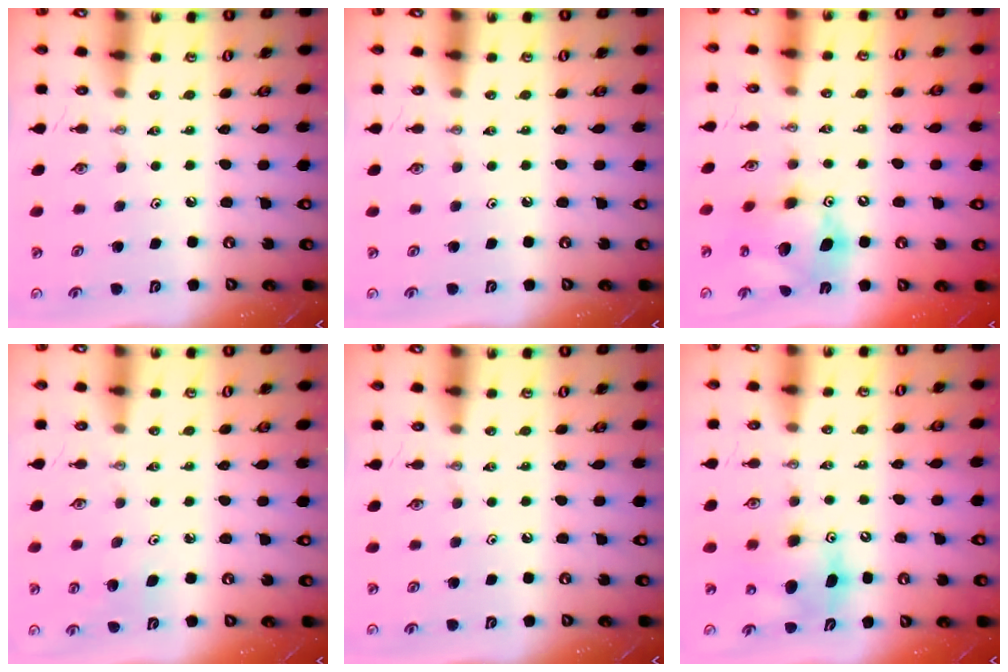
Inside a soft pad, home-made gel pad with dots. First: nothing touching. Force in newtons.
{"total": 0.0}
{"total": 13.8, "press": 13.8, "slide": 1.2}
{"total": 4.0, "press": 3.6, "slide": 1.8}
{"total": 0.0}
{"total": 8.9, "press": 8.7, "slide": 1.8}